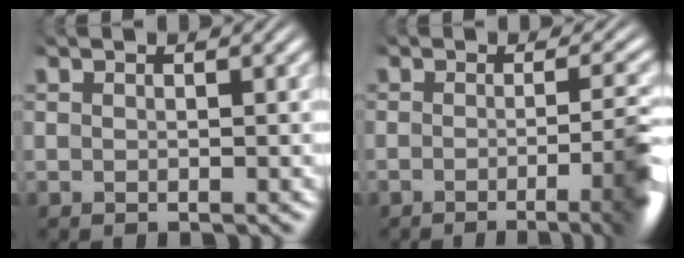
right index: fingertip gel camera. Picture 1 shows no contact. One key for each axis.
{"total": 6.4, "fx": -3.0, "fy": 1.2, "fz": 5.6, "tx": -0.050, "ty": -0.004, "tz": -0.051}